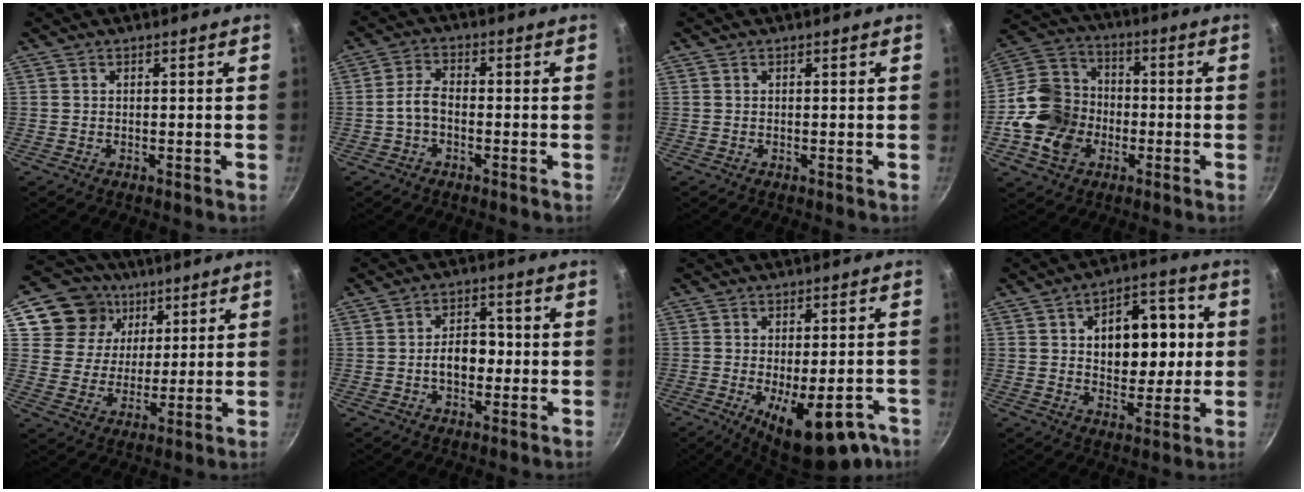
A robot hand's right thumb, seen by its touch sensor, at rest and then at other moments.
{"total": 4.1, "force": [-1.4, 2.4, 3.1], "torque": [-0.058, 0.024, -0.034]}
{"total": 0.0}
{"total": 15.5, "force": [-4.0, 12.6, 8.0], "torque": [-0.132, 0.035, -0.085]}
{"total": 11.8, "force": [5.7, 9.8, 3.4], "torque": [-0.024, -0.019, 0.094]}
{"total": 6.4, "force": [-0.9, 4.3, 4.6], "torque": [-0.039, 0.017, -0.016]}
{"total": 15.3, "force": [-7.1, 6.4, 12.0], "torque": [-0.130, 0.011, -0.089]}
{"total": 15.0, "force": [1.8, 9.5, 11.4], "torque": [-0.115, 0.009, 0.024]}